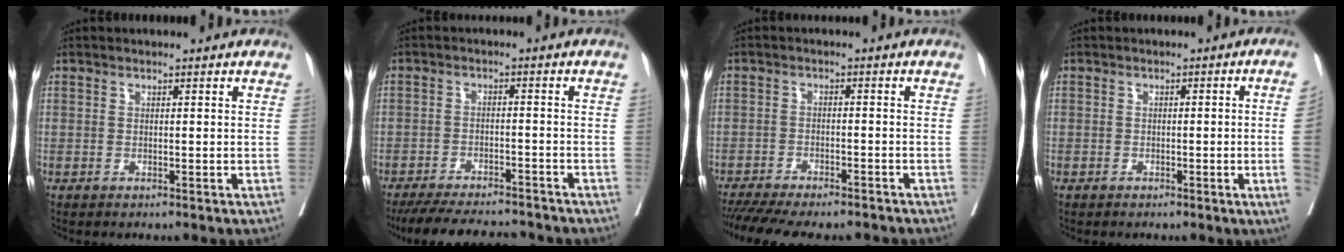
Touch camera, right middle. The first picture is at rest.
{"total": 13.9, "force": [-12.7, 2.7, 5.2], "torque": [-0.097, -0.009, -0.175]}
{"total": 15.4, "force": [-13.6, 3.1, 6.5], "torque": [-0.143, -0.021, -0.189]}
{"total": 4.3, "force": [-0.9, -1.1, 4.1], "torque": [-0.047, -0.003, -0.013]}